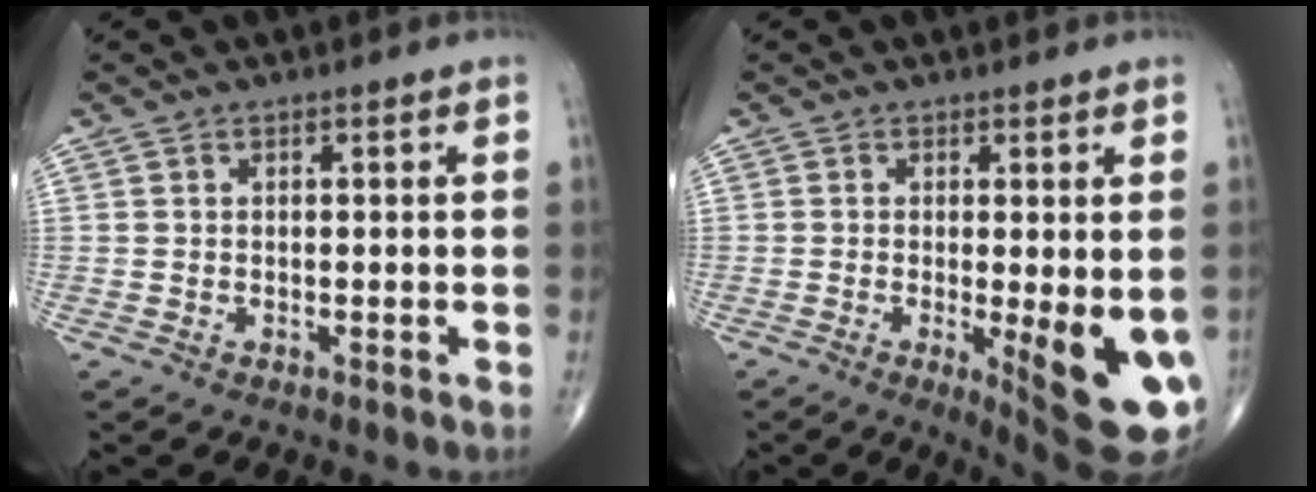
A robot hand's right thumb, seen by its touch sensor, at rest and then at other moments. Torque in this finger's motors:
{"motor_torque": [1.43, 2.63, 1.22, -0.41, 0.35]}